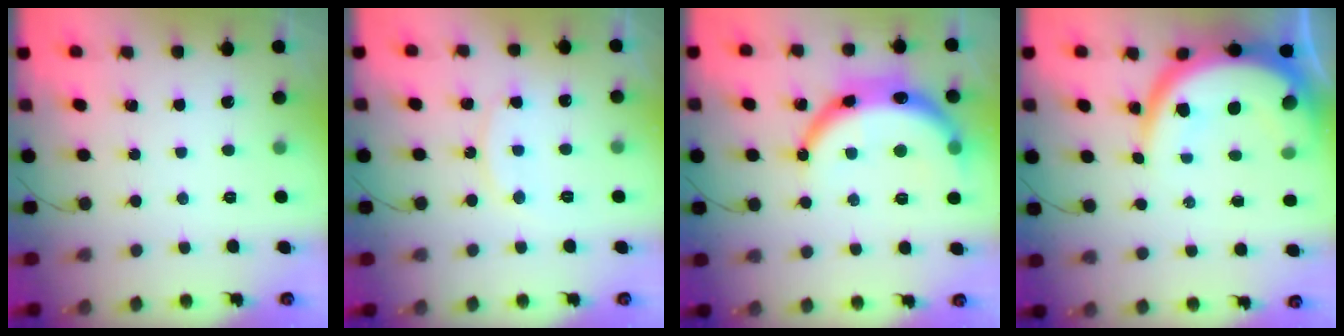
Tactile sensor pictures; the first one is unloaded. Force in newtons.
{"total": 8.3, "press": 8.3, "slide": 0.5}
{"total": 16.0, "press": 16.0, "slide": 1.0}
{"total": 14.2, "press": 14.1, "slide": 0.9}